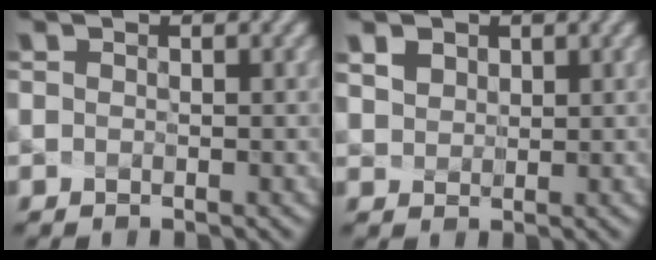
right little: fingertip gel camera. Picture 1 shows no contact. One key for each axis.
{"total": 3.8, "fx": 2.6, "fy": 2.3, "fz": 1.5, "tx": -0.042, "ty": 0.009, "tz": 0.042}